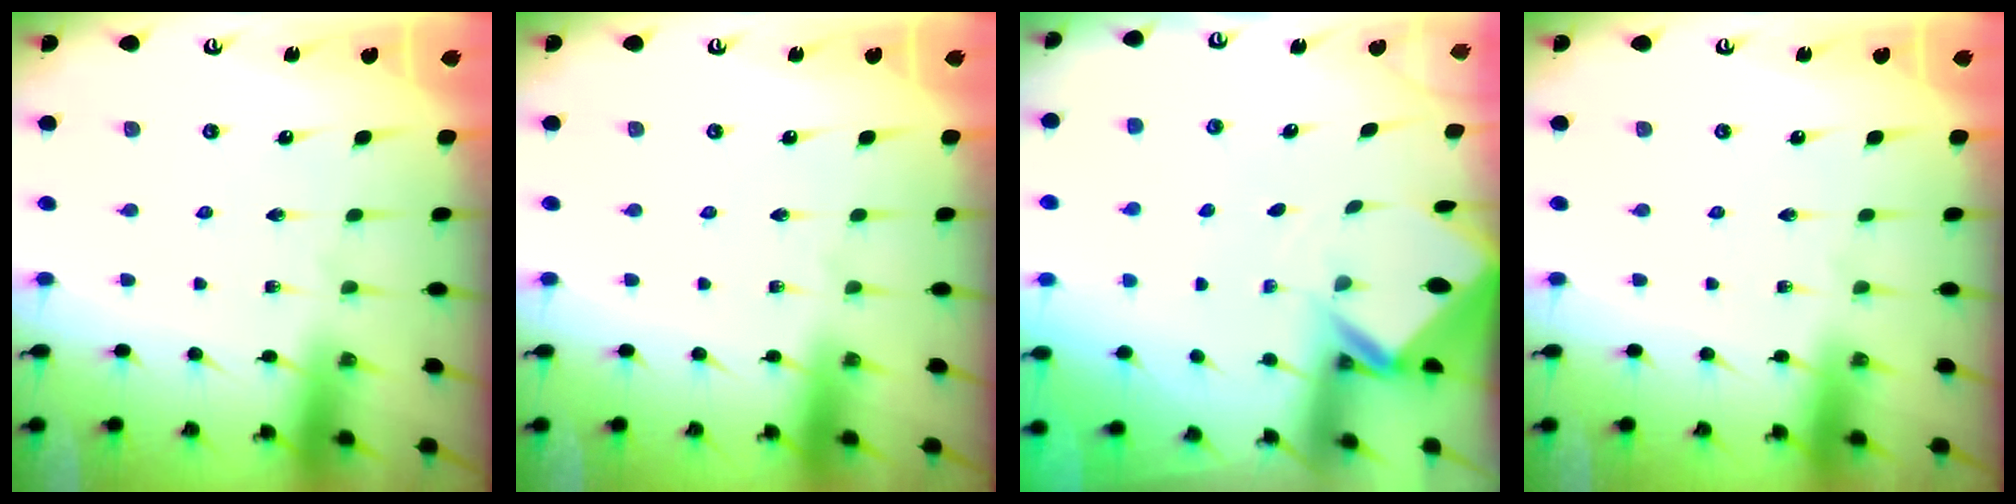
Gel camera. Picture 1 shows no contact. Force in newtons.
{"total": 0.0}
{"total": 2.7, "press": 2.7, "slide": 0.2}
{"total": 0.0}